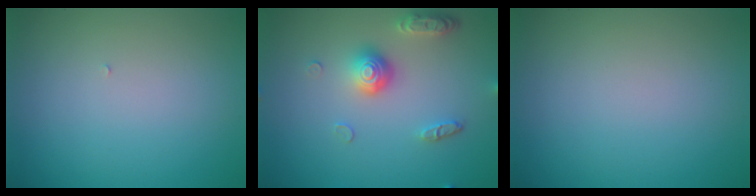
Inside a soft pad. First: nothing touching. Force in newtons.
{"total": 3.8, "press": 3.0, "slide": 2.3}
{"total": 0.0}